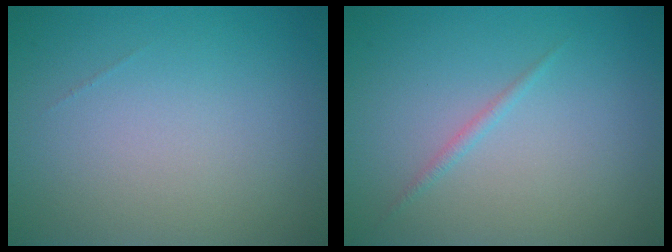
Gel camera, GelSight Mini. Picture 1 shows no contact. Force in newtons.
{"total": 0.7, "press": 0.7, "slide": 0.1}